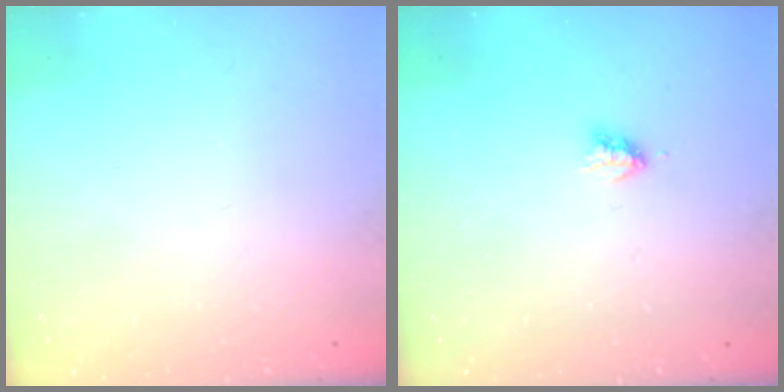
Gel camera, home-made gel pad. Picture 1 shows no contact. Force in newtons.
{"total": 2.9, "press": 2.9, "slide": 0.5}